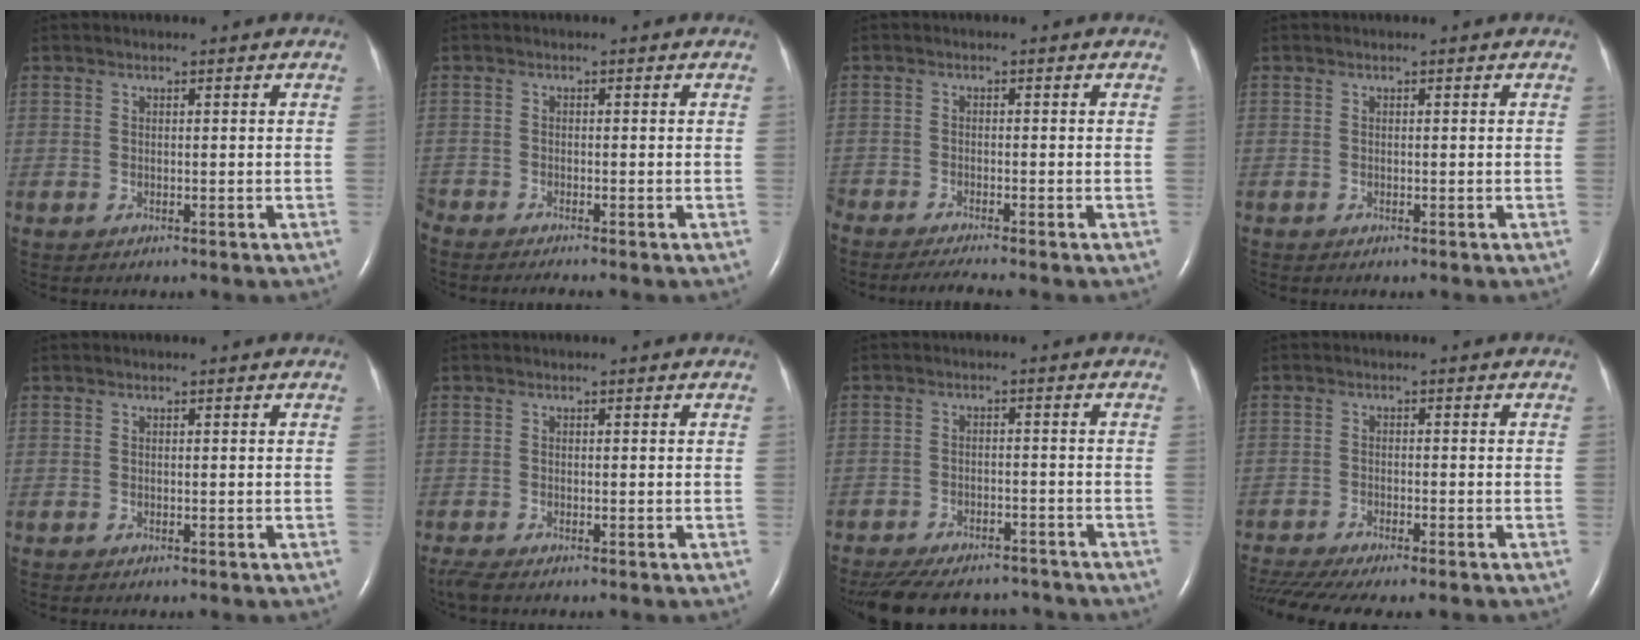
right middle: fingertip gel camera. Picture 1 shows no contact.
{"total": 2.9, "force": [-2.7, -0.3, 1.0], "torque": [-0.017, -0.008, -0.049]}
{"total": 4.8, "force": [-4.3, -0.5, 2.2], "torque": [-0.034, -0.015, -0.075]}
{"total": 0.0}
{"total": 0.0}
{"total": 1.8, "force": [-1.5, 0.2, 1.0], "torque": [-0.030, -0.009, -0.031]}
{"total": 14.2, "force": [-12.5, 4.7, 5.0], "torque": [-0.113, -0.006, -0.173]}
{"total": 11.2, "force": [-9.4, 1.3, 5.9], "torque": [-0.097, -0.012, -0.146]}